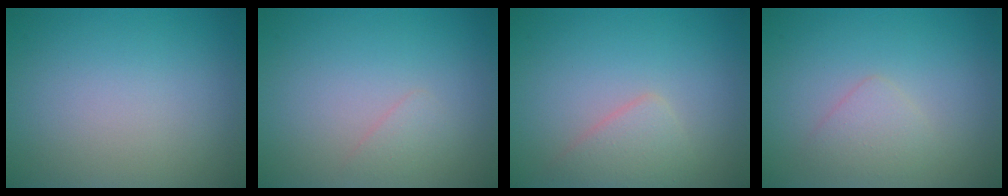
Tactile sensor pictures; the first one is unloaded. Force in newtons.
{"total": 0.9, "press": 0.9, "slide": 0.0}
{"total": 2.2, "press": 2.1, "slide": 0.2}
{"total": 1.8, "press": 1.8, "slide": 0.0}